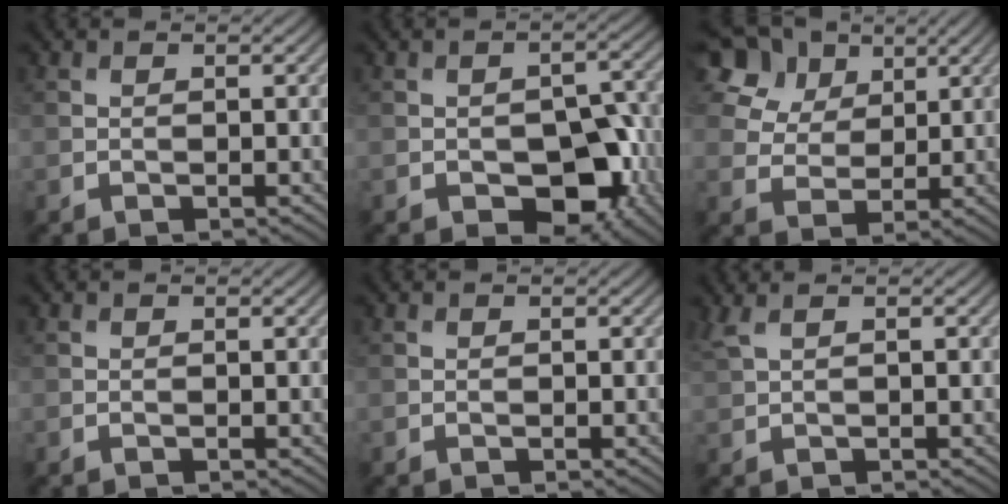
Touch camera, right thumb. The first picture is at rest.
{"total": 8.2, "force": [-3.0, 5.0, 5.8], "torque": [-0.077, -0.010, -0.045]}
{"total": 11.5, "force": [6.5, 7.9, 5.4], "torque": [-0.165, 0.018, 0.133]}
{"total": 0.0}
{"total": 0.0}
{"total": 2.3, "force": [1.4, 0.6, 1.7], "torque": [-0.045, 0.011, 0.032]}